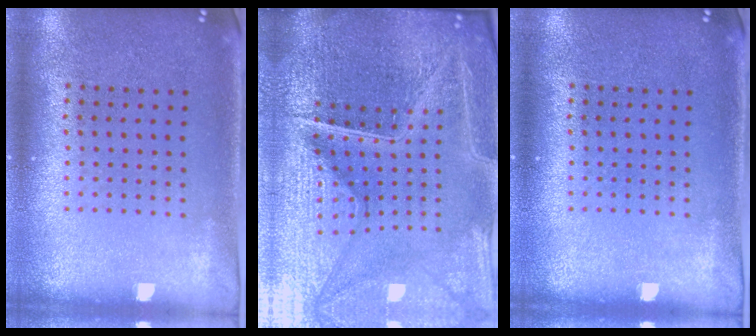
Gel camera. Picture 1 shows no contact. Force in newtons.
{"total": 7.1, "press": 6.3, "slide": 3.4}
{"total": 0.0}